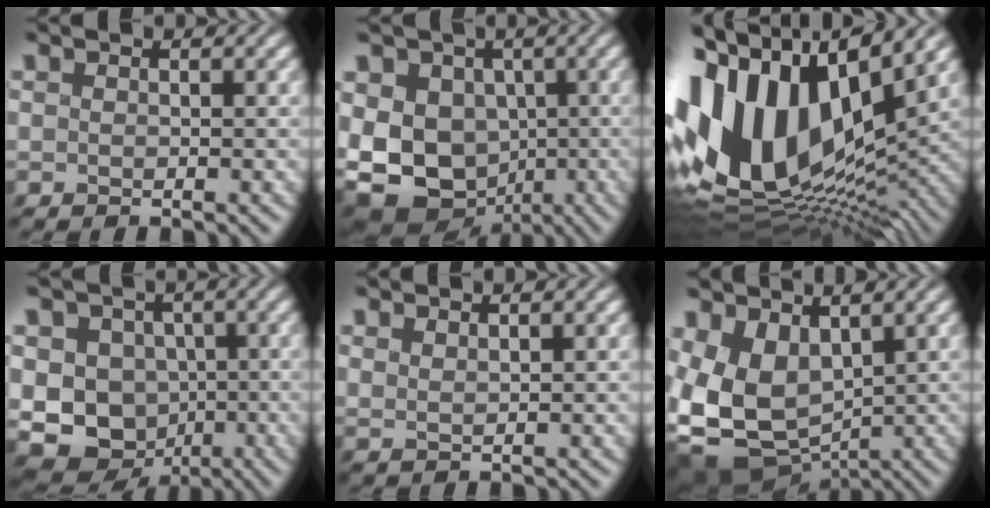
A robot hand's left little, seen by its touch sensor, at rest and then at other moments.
{"total": 12.5, "force": [-3.5, 9.8, 6.9], "torque": [-0.131, -0.017, -0.065]}
{"total": 16.7, "force": [1.8, 9.9, 13.3], "torque": [-0.276, 0.014, 0.025]}
{"total": 13.0, "force": [-3.5, 11.0, 6.1], "torque": [-0.120, -0.022, -0.078]}
{"total": 1.6, "force": [1.1, 0.6, 1.0], "torque": [-0.001, 0.002, 0.006]}
{"total": 9.5, "force": [-0.2, 6.7, 6.8], "torque": [-0.165, -0.026, 0.006]}